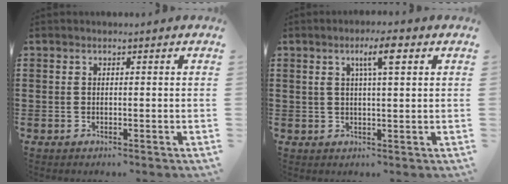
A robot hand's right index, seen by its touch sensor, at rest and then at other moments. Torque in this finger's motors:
{"motor_torque": [0.56, 0.07, 0.11, 0.06]}